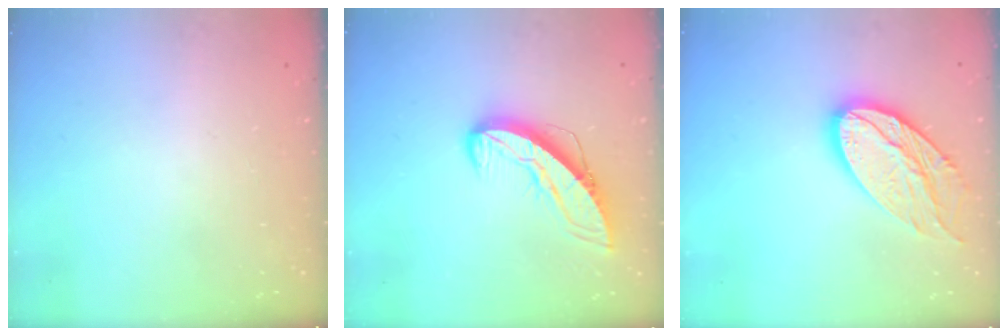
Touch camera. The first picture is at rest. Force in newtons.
{"total": 9.8, "press": 9.7, "slide": 1.1}
{"total": 18.4, "press": 18.4, "slide": 1.5}